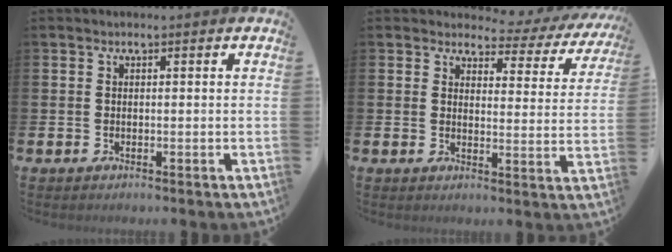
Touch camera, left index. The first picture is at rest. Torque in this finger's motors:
{"motor_torque": [0.83, -1.31, 0.07, 0.00]}